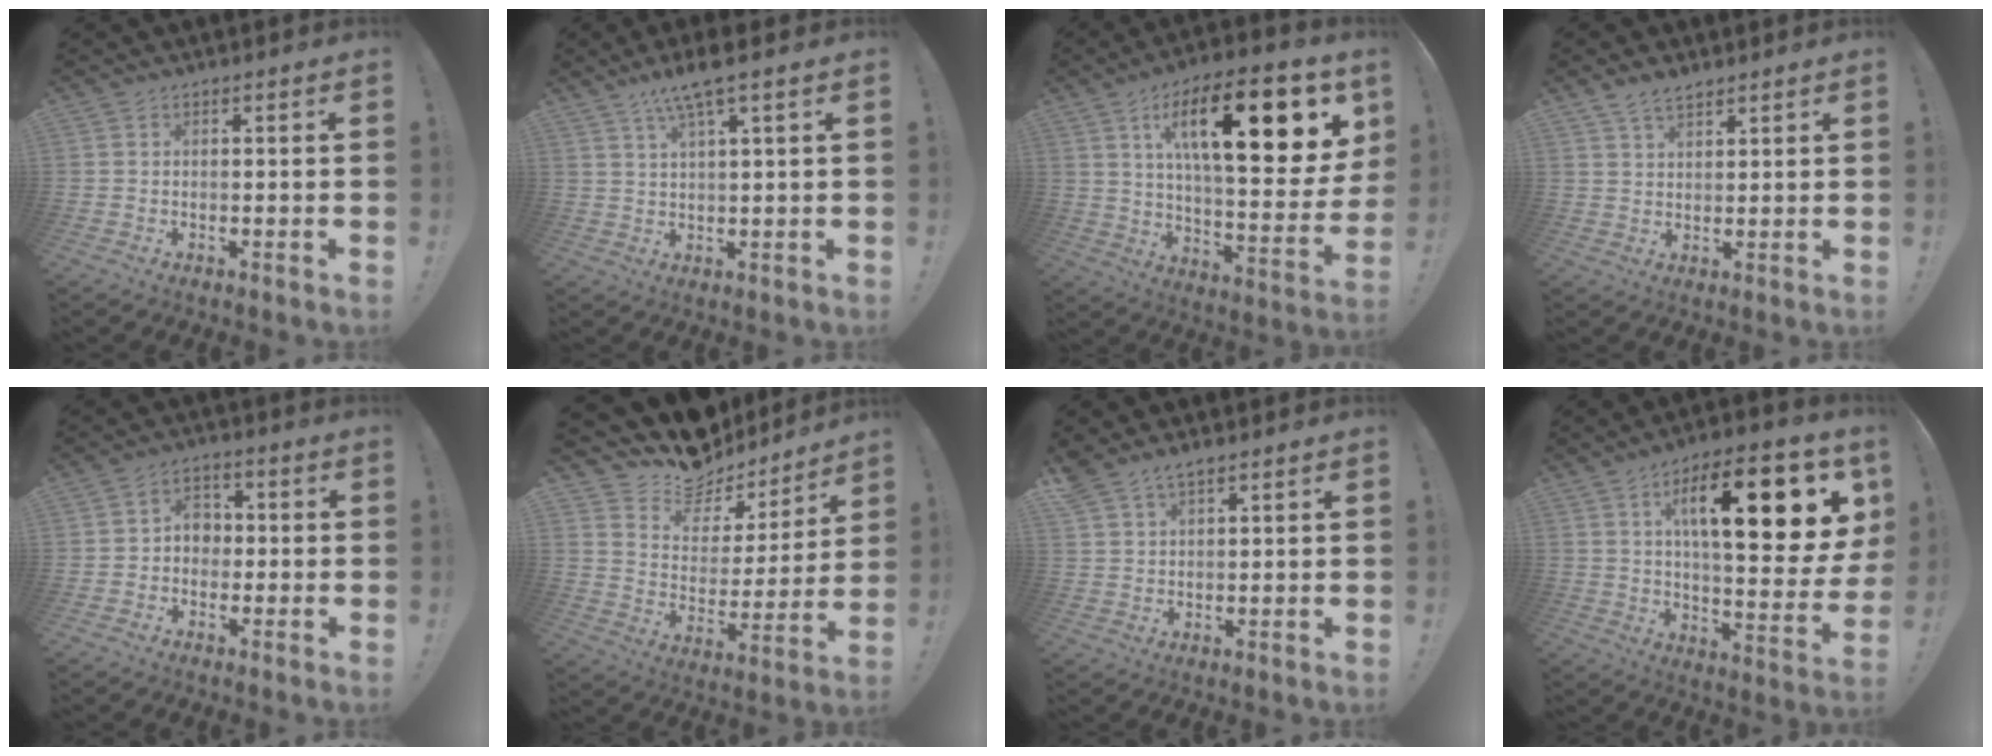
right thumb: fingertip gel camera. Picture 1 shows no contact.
{"total": 6.8, "force": [4.4, 0.3, 5.2], "torque": [-0.092, -0.020, 0.073]}
{"total": 25.8, "force": [9.9, 8.8, 22.1], "torque": [-0.348, -0.034, 0.150]}
{"total": 4.6, "force": [3.6, 1.8, 2.0], "torque": [-0.031, -0.022, 0.067]}
{"total": 5.5, "force": [-0.6, 4.6, 2.9], "torque": [-0.046, 0.012, -0.011]}
{"total": 12.9, "force": [11.1, 6.0, 2.7], "torque": [-0.061, -0.095, 0.201]}
{"total": 4.2, "force": [3.5, 1.6, 1.8], "torque": [-0.035, -0.017, 0.066]}
{"total": 23.9, "force": [8.5, 7.8, 20.9], "torque": [-0.317, -0.029, 0.125]}